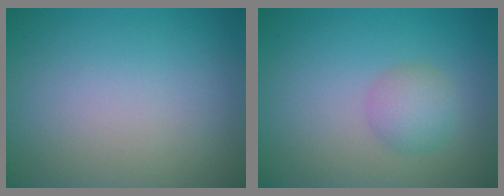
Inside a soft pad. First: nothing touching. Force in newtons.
{"total": 2.4, "press": 2.4, "slide": 0.1}